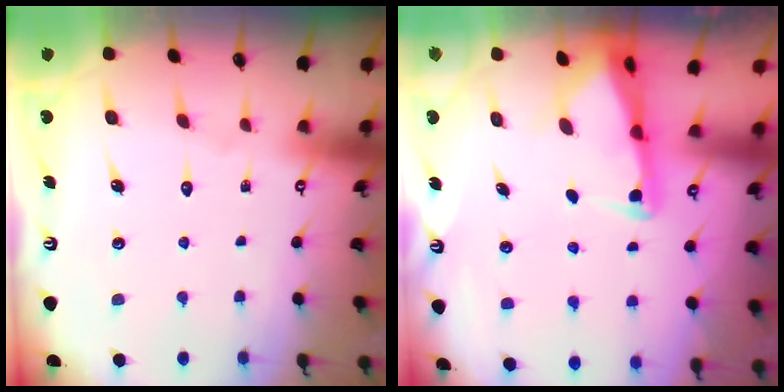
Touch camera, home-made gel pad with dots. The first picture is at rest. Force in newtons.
{"total": 2.6, "press": 2.5, "slide": 0.5}